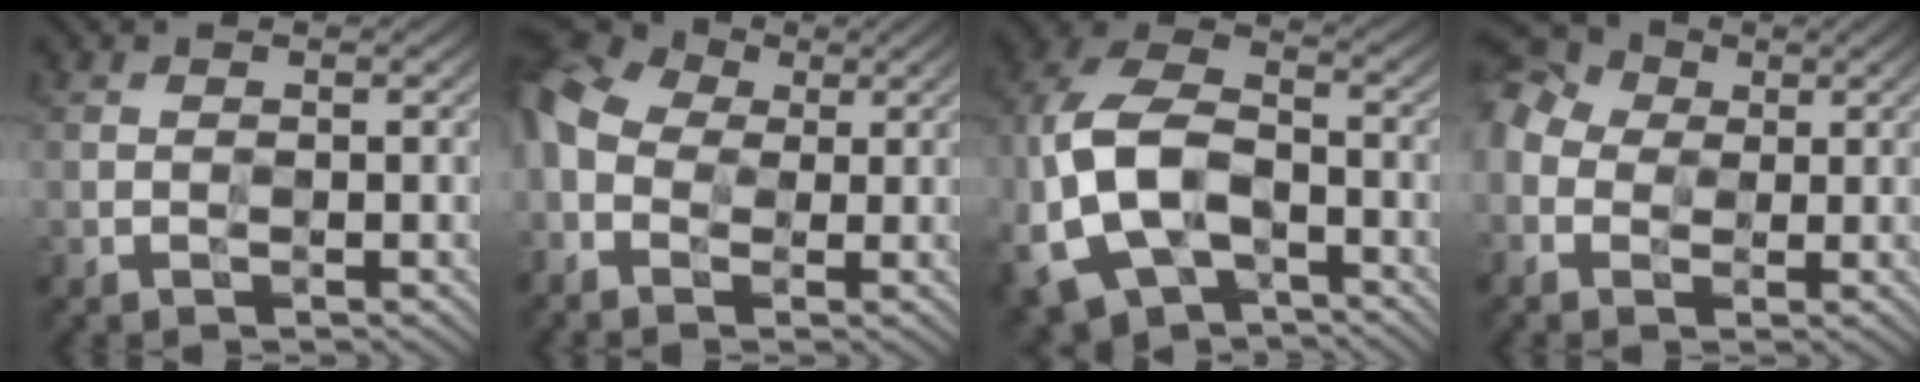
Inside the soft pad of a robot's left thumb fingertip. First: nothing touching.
{"total": 10.3, "force": [-0.1, 7.7, 6.9], "torque": [-0.202, 0.009, -0.011]}
{"total": 14.7, "force": [-4.9, 9.0, 10.5], "torque": [-0.261, -0.015, -0.102]}
{"total": 9.4, "force": [0.8, 7.6, 5.5], "torque": [-0.168, 0.017, -0.012]}